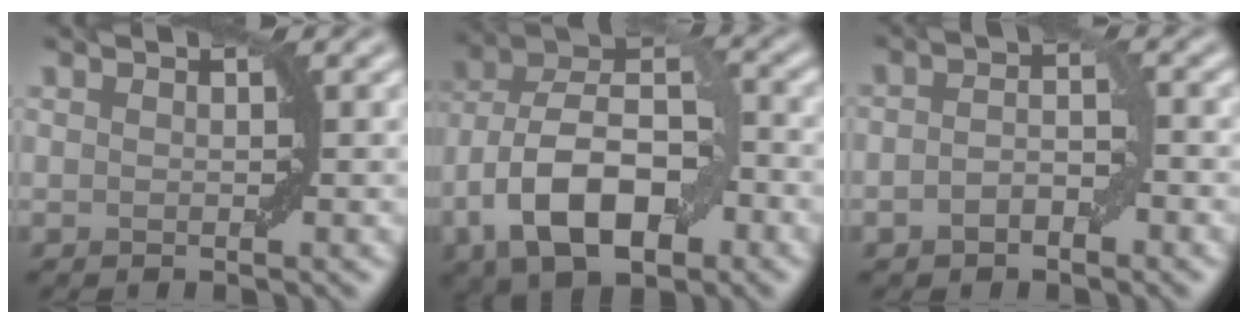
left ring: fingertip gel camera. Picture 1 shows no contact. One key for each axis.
{"total": 11.7, "fx": -3.7, "fy": 6.6, "fz": 8.9, "tx": -0.165, "ty": 0.013, "tz": -0.078}
{"total": 2.7, "fx": -1.0, "fy": 1.4, "fz": 2.0, "tx": -0.035, "ty": 0.005, "tz": -0.020}